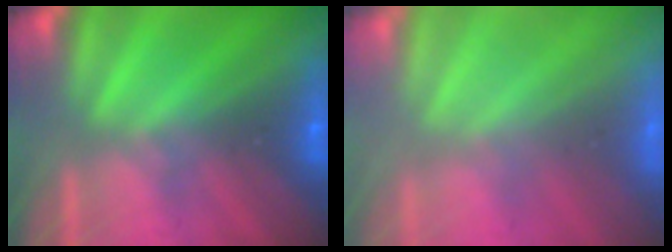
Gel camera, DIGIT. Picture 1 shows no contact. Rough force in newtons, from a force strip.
{"total": 6.8}